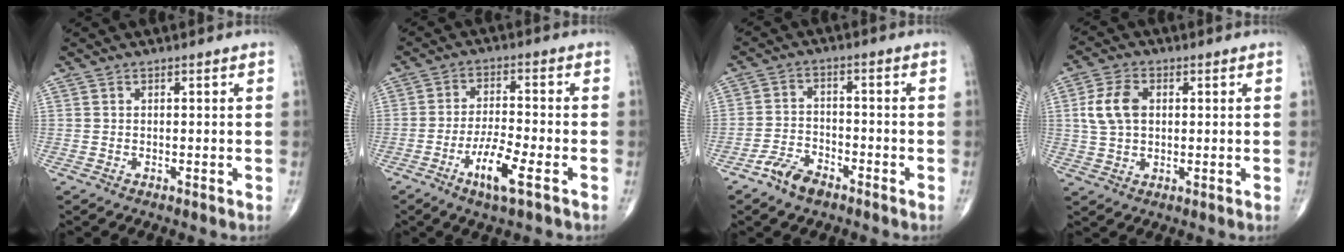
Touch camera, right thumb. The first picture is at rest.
{"total": 8.0, "force": [-4.0, 1.5, 6.8], "torque": [-0.138, 0.014, -0.072]}
{"total": 5.8, "force": [-4.2, 2.7, 2.9], "torque": [-0.055, 0.022, -0.081]}
{"total": 7.4, "force": [1.2, 4.9, 5.4], "torque": [-0.107, 0.006, 0.023]}